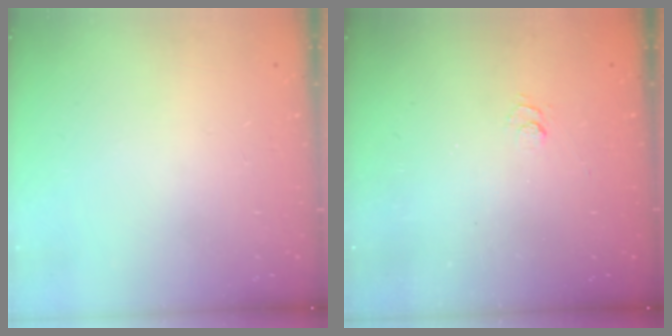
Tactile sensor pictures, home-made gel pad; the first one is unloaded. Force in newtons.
{"total": 2.7, "press": 2.2, "slide": 1.5}